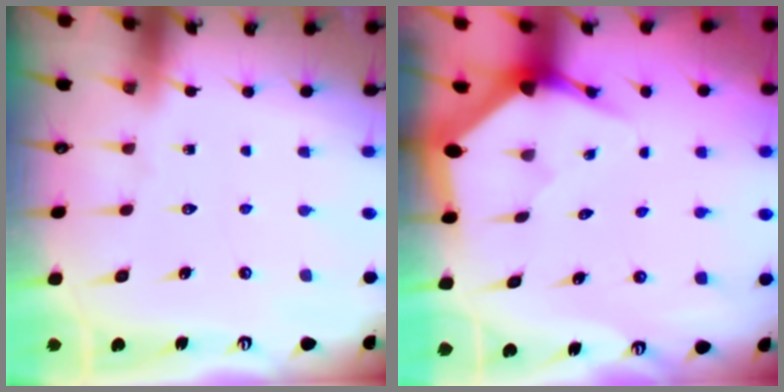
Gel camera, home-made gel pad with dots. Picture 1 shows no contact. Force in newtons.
{"total": 4.6, "press": 4.6, "slide": 0.2}